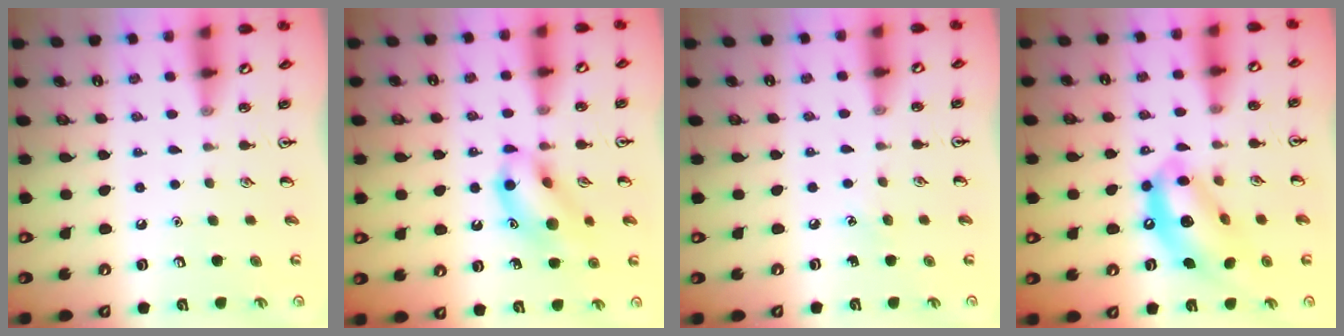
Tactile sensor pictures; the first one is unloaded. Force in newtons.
{"total": 12.0, "press": 11.9, "slide": 1.2}
{"total": 3.0, "press": 2.8, "slide": 1.1}
{"total": 13.2, "press": 12.6, "slide": 3.9}